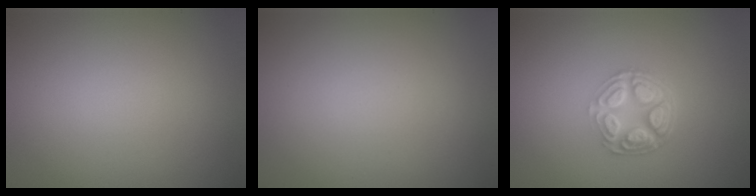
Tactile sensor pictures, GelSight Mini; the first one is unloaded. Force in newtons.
{"total": 0.0}
{"total": 5.1, "press": 3.7, "slide": 3.5}